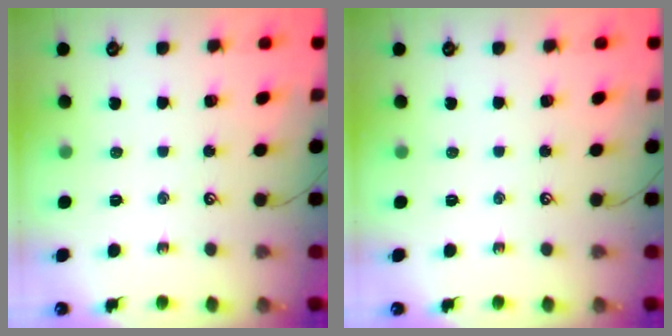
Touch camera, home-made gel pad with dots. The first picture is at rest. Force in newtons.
{"total": 0.0}